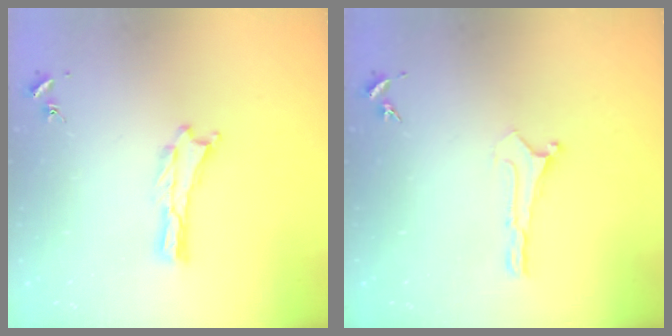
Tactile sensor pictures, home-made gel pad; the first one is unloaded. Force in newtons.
{"total": 0.0}